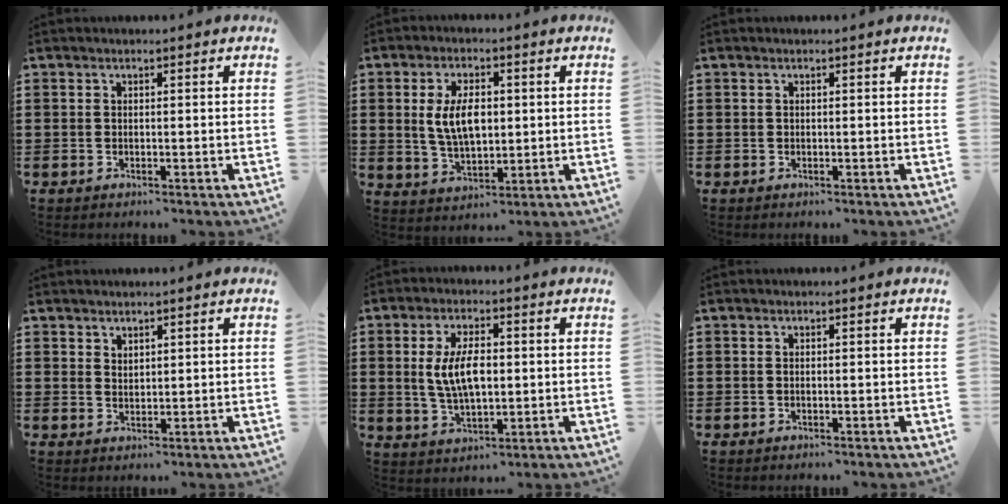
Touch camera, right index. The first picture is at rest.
{"total": 7.0, "force": [0.7, 3.6, 6.0], "torque": [-0.118, 0.006, 0.008]}
{"total": 0.0}
{"total": 1.6, "force": [1.5, 0.6, 0.0], "torque": [-0.002, 0.002, 0.030]}
{"total": 7.4, "force": [0.4, 3.3, 6.6], "torque": [-0.133, 0.002, 0.001]}
{"total": 0.0}